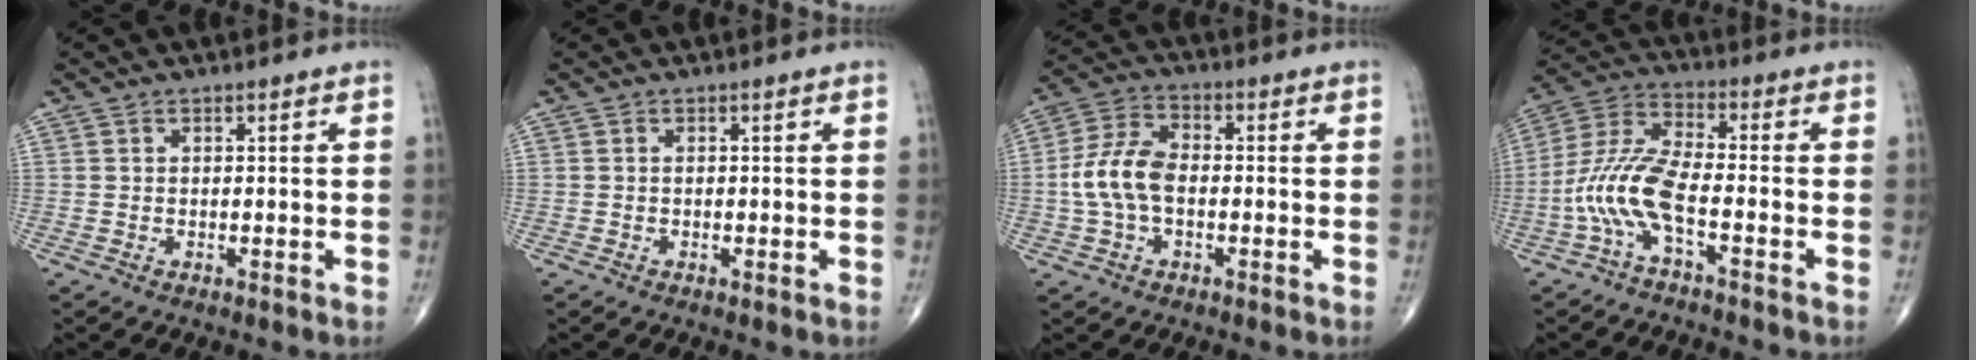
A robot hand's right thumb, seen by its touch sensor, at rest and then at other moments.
{"total": 0.0}
{"total": 9.2, "force": [-1.0, 5.4, 7.5], "torque": [-0.158, 0.026, -0.026]}
{"total": 10.2, "force": [-3.8, 2.7, 9.1], "torque": [-0.212, 0.037, -0.081]}